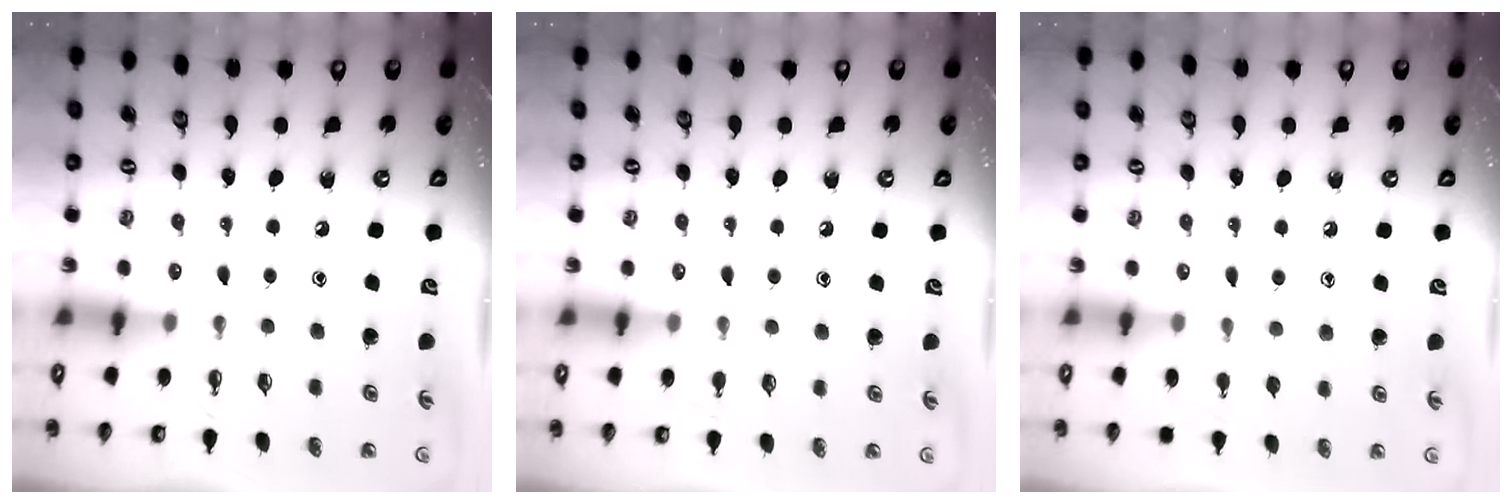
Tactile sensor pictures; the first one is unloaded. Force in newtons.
{"total": 4.6, "press": 4.6, "slide": 0.5}
{"total": 5.9, "press": 5.8, "slide": 0.5}